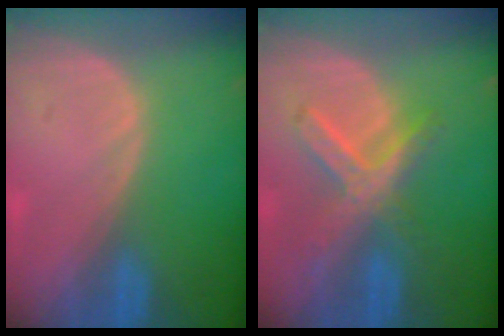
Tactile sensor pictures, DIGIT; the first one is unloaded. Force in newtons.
{"total": 7.2, "press": 6.4, "slide": 3.5}